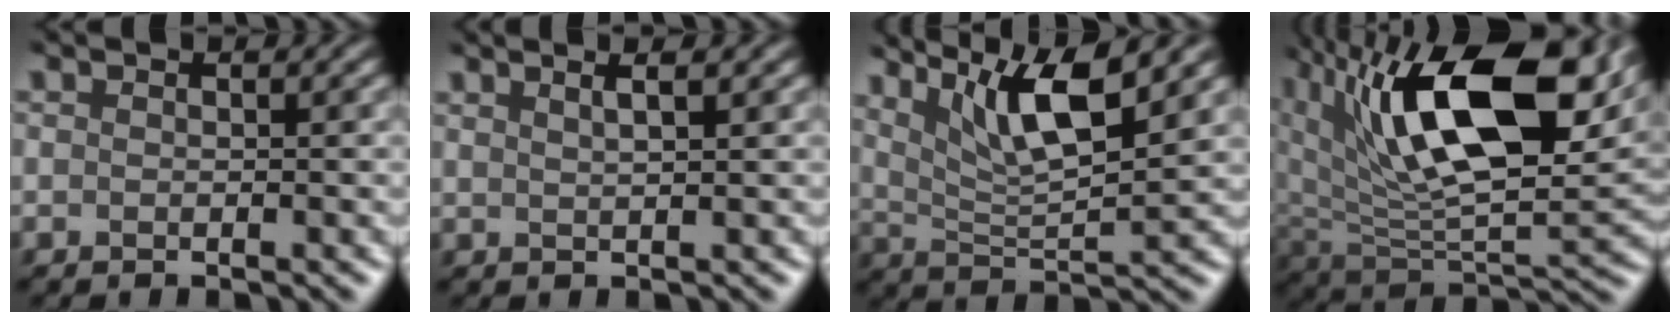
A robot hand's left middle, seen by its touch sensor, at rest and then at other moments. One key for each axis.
{"total": 2.8, "fx": 2.0, "fy": 1.1, "fz": 1.6, "tx": 0.004, "ty": 0.022, "tz": -0.003}
{"total": 6.6, "fx": 4.5, "fy": 1.1, "fz": 4.6, "tx": -0.081, "ty": 0.000, "tz": 0.080}
{"total": 14.3, "fx": 6.9, "fy": 6.9, "fz": 10.5, "tx": -0.195, "ty": -0.003, "tz": 0.128}